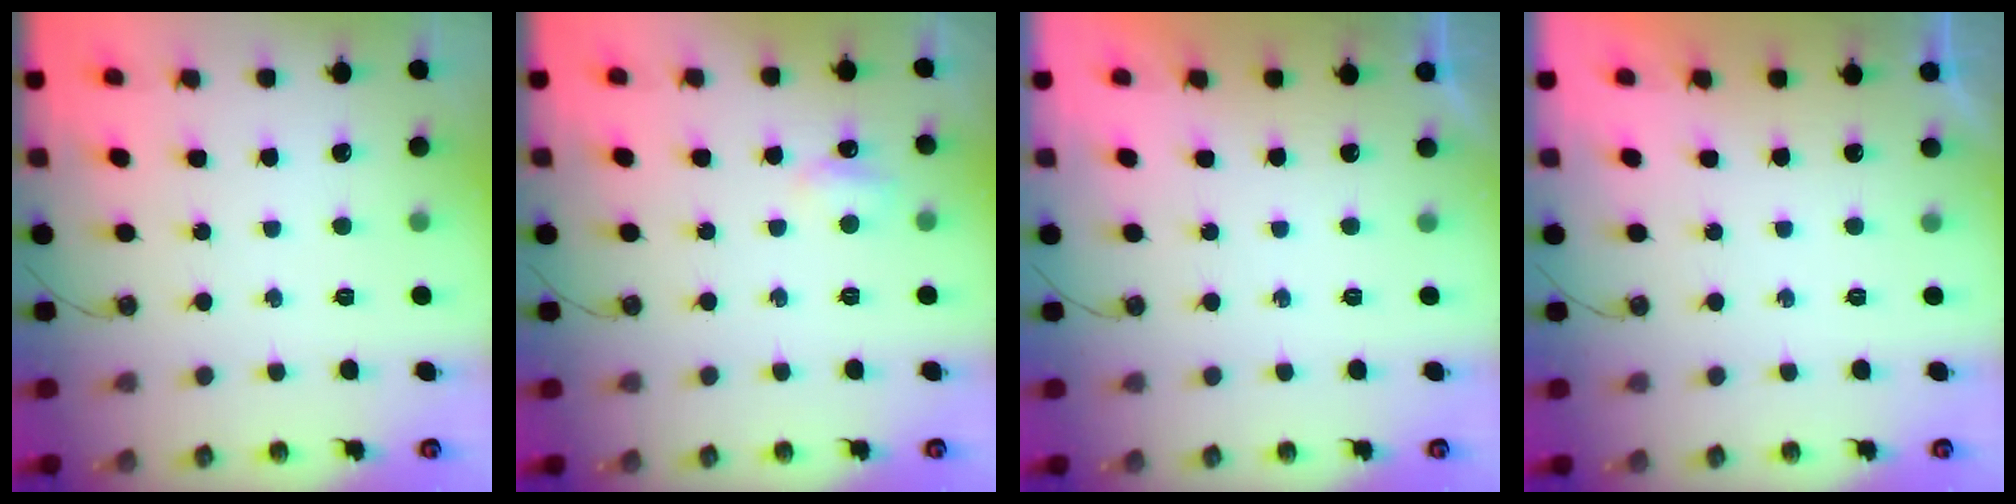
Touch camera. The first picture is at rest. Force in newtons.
{"total": 5.1, "press": 5.0, "slide": 1.0}
{"total": 0.0}
{"total": 0.0}